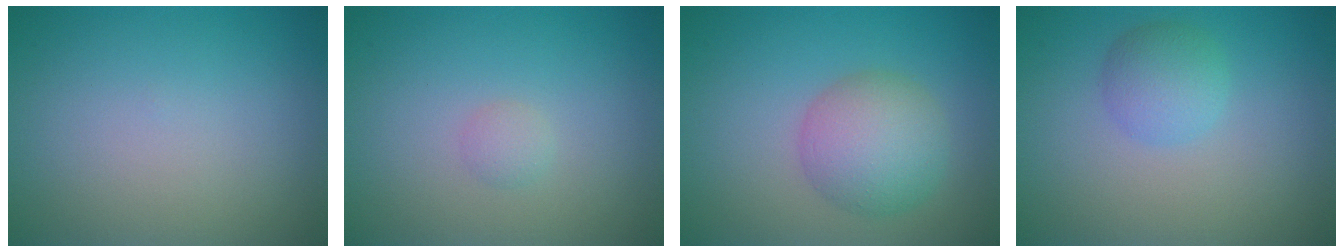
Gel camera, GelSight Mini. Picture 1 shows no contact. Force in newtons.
{"total": 0.9, "press": 0.9, "slide": 0.0}
{"total": 5.0, "press": 5.0, "slide": 0.3}
{"total": 2.6, "press": 2.6, "slide": 0.1}